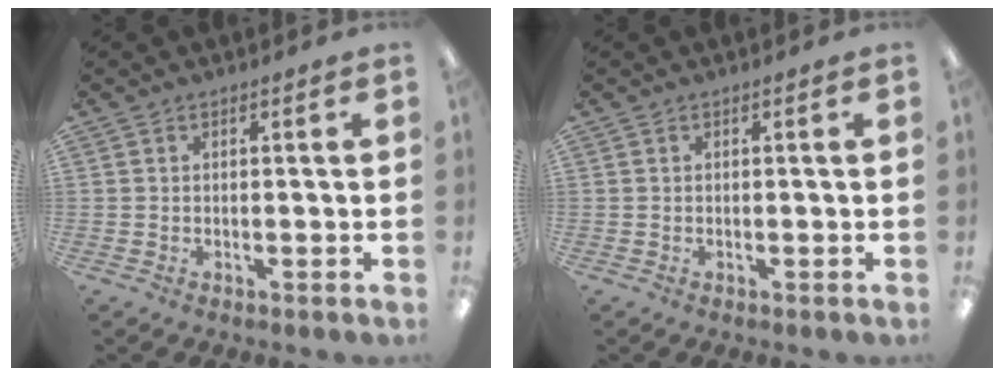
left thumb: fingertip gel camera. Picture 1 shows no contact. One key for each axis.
{"total": 0.0}